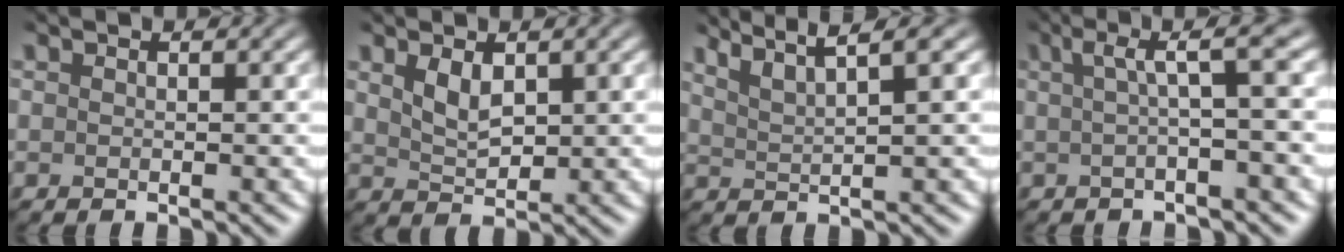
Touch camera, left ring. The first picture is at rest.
{"total": 2.5, "force": [1.0, 1.4, 1.8], "torque": [-0.041, -0.003, 0.024]}
{"total": 4.5, "force": [3.6, 0.7, 2.6], "torque": [-0.036, 0.017, 0.050]}
{"total": 3.9, "force": [0.6, 0.5, 3.9], "torque": [-0.056, 0.014, 0.007]}